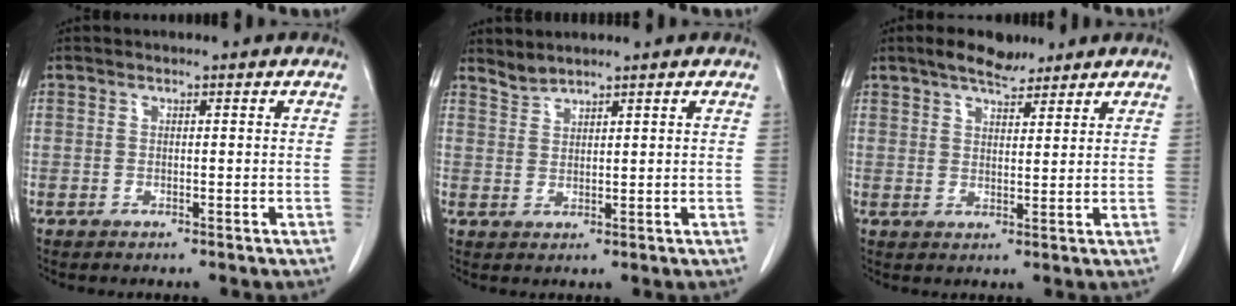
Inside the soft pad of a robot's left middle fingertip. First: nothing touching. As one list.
[{"total": 1.9, "force": [1.9, -0.3, -0.1], "torque": [0.000, 0.000, 0.044]}, {"total": 5.4, "force": [4.3, 1.7, 2.8], "torque": [-0.051, 0.009, 0.073]}]